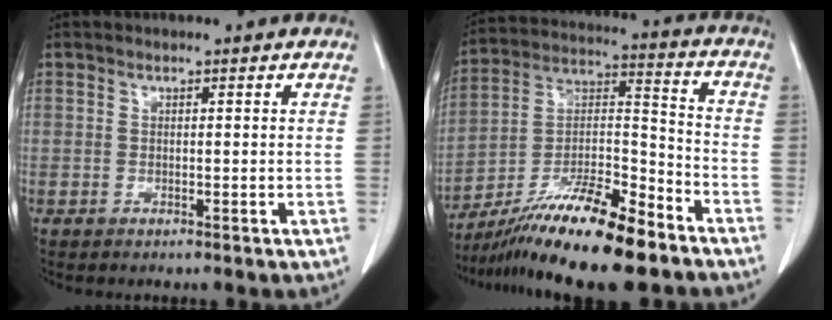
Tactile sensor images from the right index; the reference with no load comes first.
{"total": 16.8, "force": [-12.9, 2.4, 10.5], "torque": [-0.198, -0.005, -0.225]}